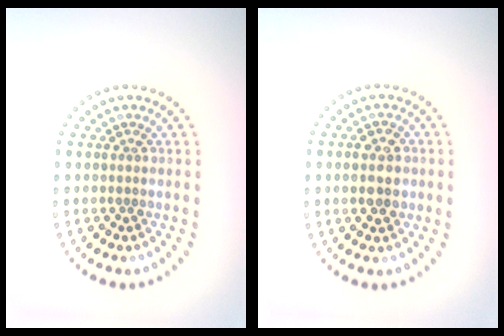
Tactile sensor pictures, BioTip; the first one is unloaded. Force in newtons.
{"total": 3.3, "press": 3.3, "slide": 0.5}